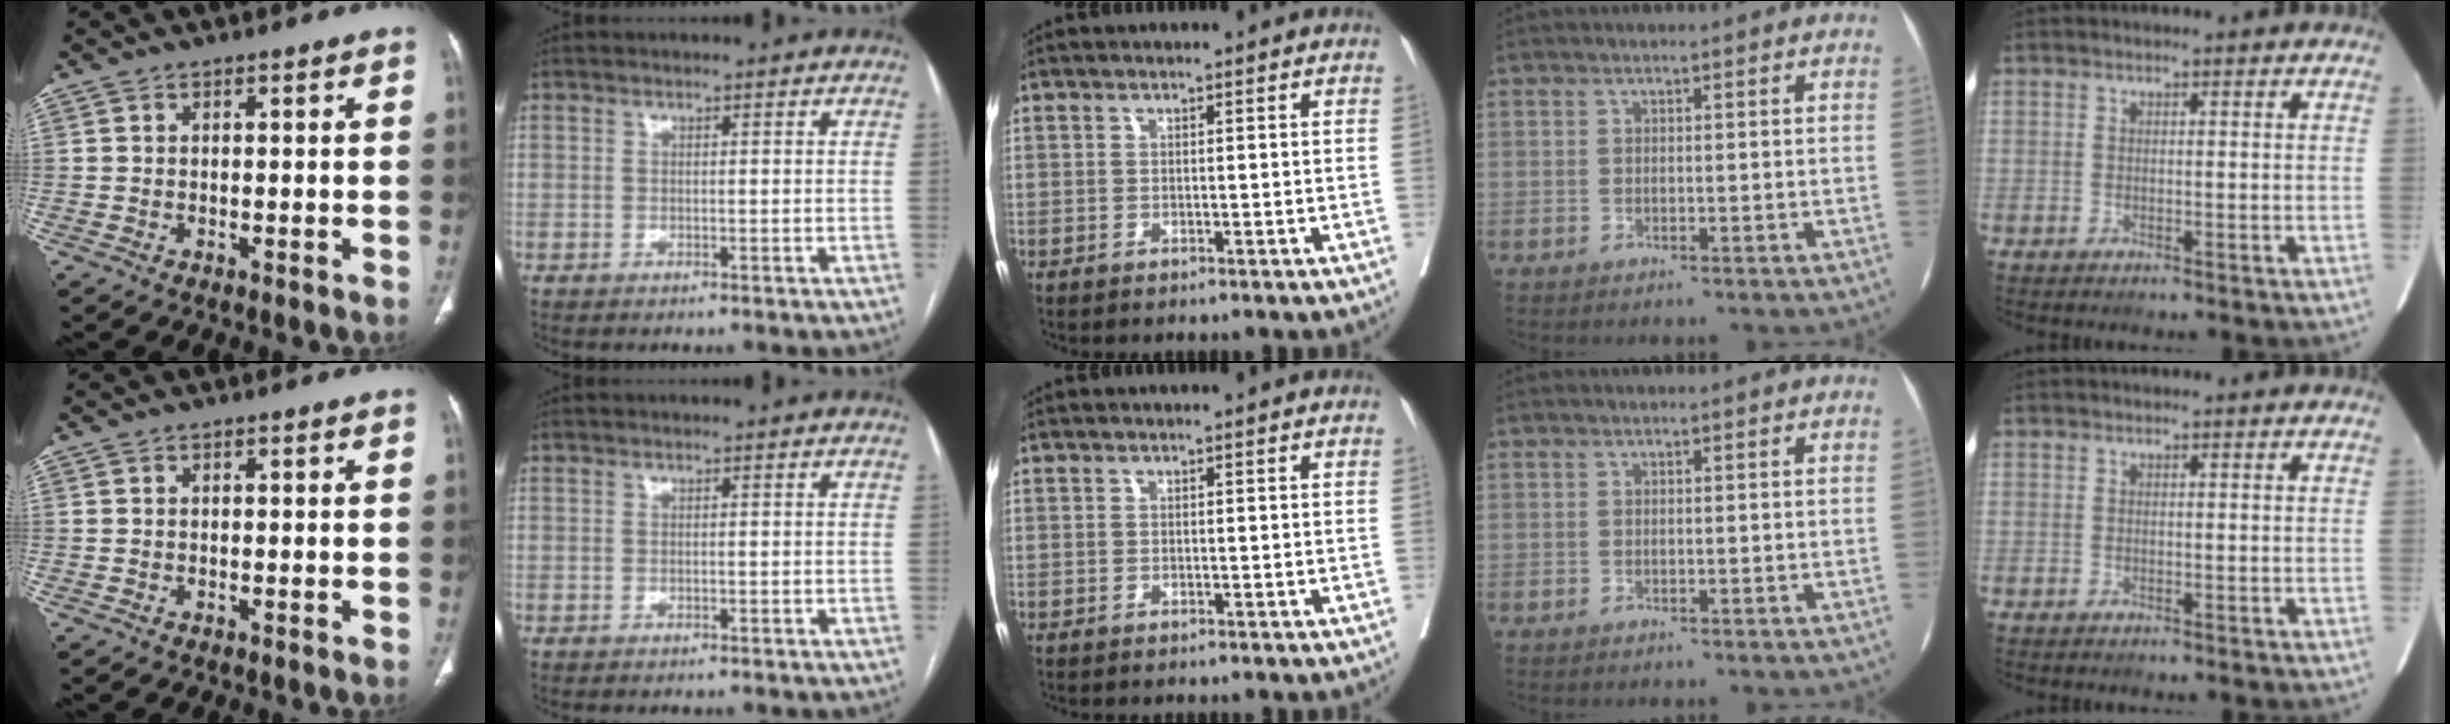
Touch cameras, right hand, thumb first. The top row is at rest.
{}